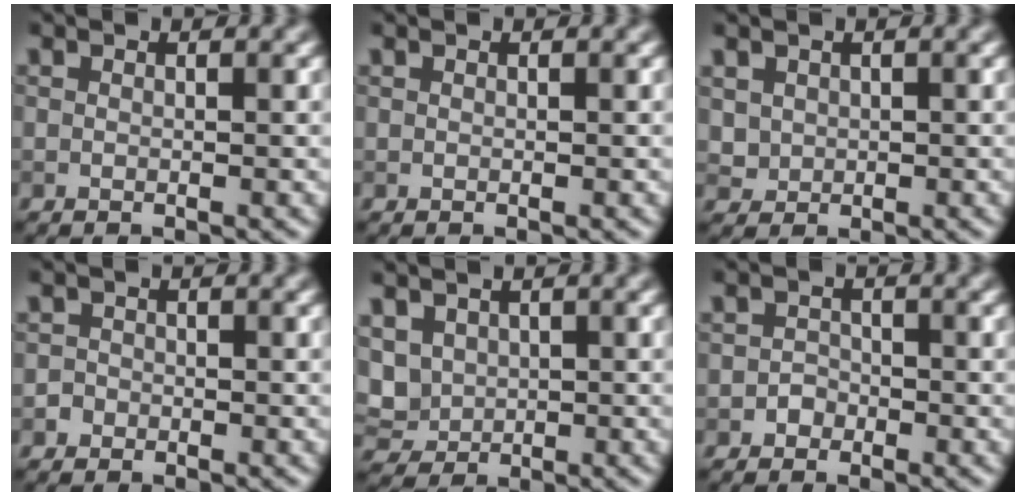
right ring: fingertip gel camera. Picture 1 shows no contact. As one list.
[{"total": 0.0}, {"total": 1.3, "force": [0.4, 1.2, 0.3], "torque": [-0.009, -0.008, 0.017]}, {"total": 0.9, "force": [-0.6, 0.7, -0.1], "torque": [0.006, -0.001, -0.013]}, {"total": 3.5, "force": [0.6, 2.9, 1.8], "torque": [-0.053, -0.002, 0.017]}, {"total": 1.1, "force": [-0.7, 0.9, 0.1], "torque": [0.004, 0.000, -0.014]}]